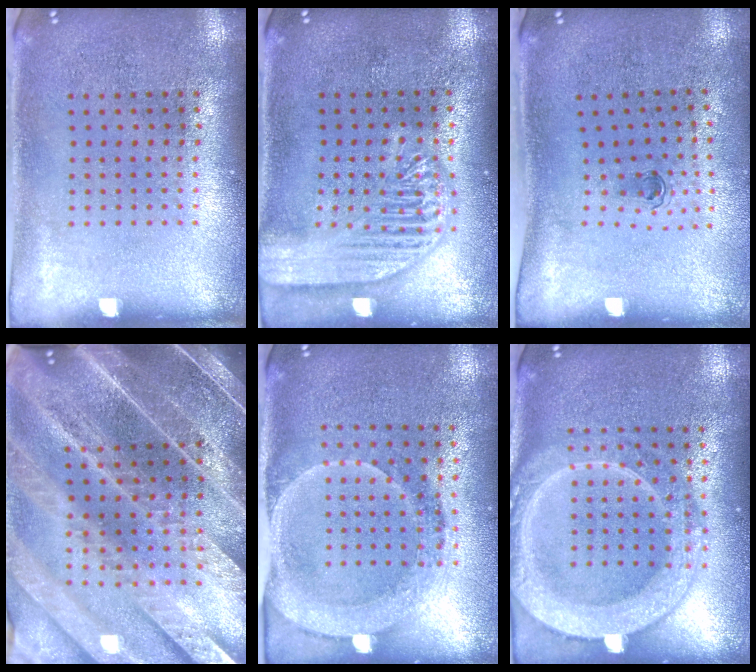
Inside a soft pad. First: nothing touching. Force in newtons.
{"total": 2.5, "press": 2.5, "slide": 0.2}
{"total": 0.6, "press": 0.3, "slide": 0.5}
{"total": 5.5, "press": 4.6, "slide": 2.9}
{"total": 1.8, "press": 1.7, "slide": 0.7}
{"total": 3.7, "press": 3.7, "slide": 0.4}